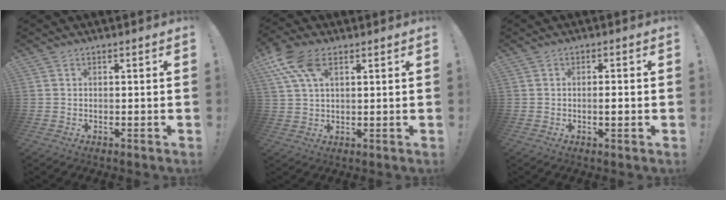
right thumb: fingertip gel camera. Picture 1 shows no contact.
{"total": 10.6, "force": [5.3, 5.4, 7.4], "torque": [-0.143, -0.013, 0.098]}
{"total": 2.3, "force": [-0.6, 0.3, 2.2], "torque": [-0.028, -0.003, -0.013]}